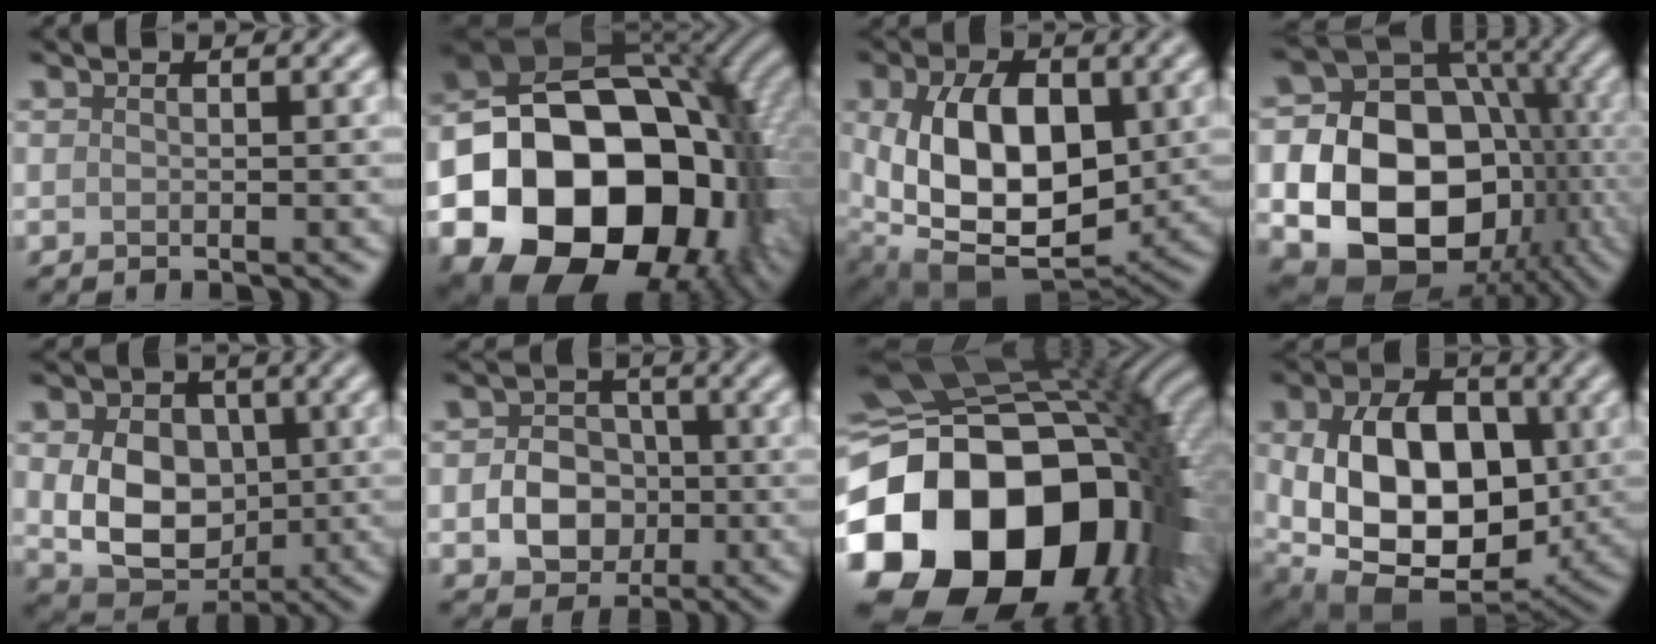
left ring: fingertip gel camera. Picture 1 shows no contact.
{"total": 25.6, "force": [-7.6, 20.2, 13.7], "torque": [-0.231, -0.044, -0.162]}
{"total": 11.8, "force": [0.8, 7.5, 9.1], "torque": [-0.174, -0.009, 0.020]}
{"total": 18.4, "force": [-3.1, 15.1, 10.0], "torque": [-0.156, -0.023, -0.061]}
{"total": 8.5, "force": [0.4, 6.5, 5.6], "torque": [-0.094, -0.015, 0.008]}
{"total": 4.8, "force": [-1.0, 3.9, 2.5], "torque": [-0.034, -0.001, -0.019]}
{"total": 23.1, "force": [-6.3, 16.8, 14.5], "torque": [-0.302, -0.048, -0.088]}
{"total": 12.8, "force": [-0.1, 8.6, 9.5], "torque": [-0.172, -0.009, 0.002]}